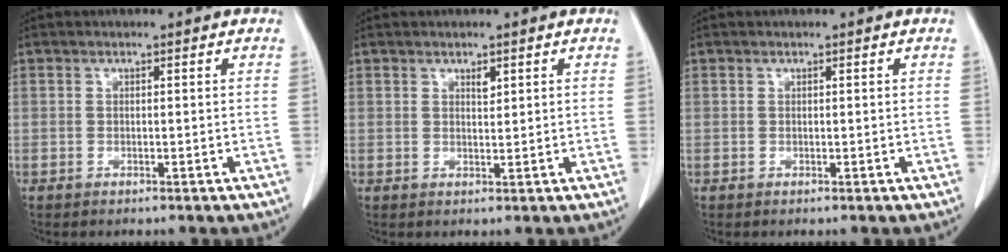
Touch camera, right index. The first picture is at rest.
{"total": 1.2, "force": [0.7, 0.5, 0.8], "torque": [-0.013, -0.005, 0.012]}
{"total": 0.0}